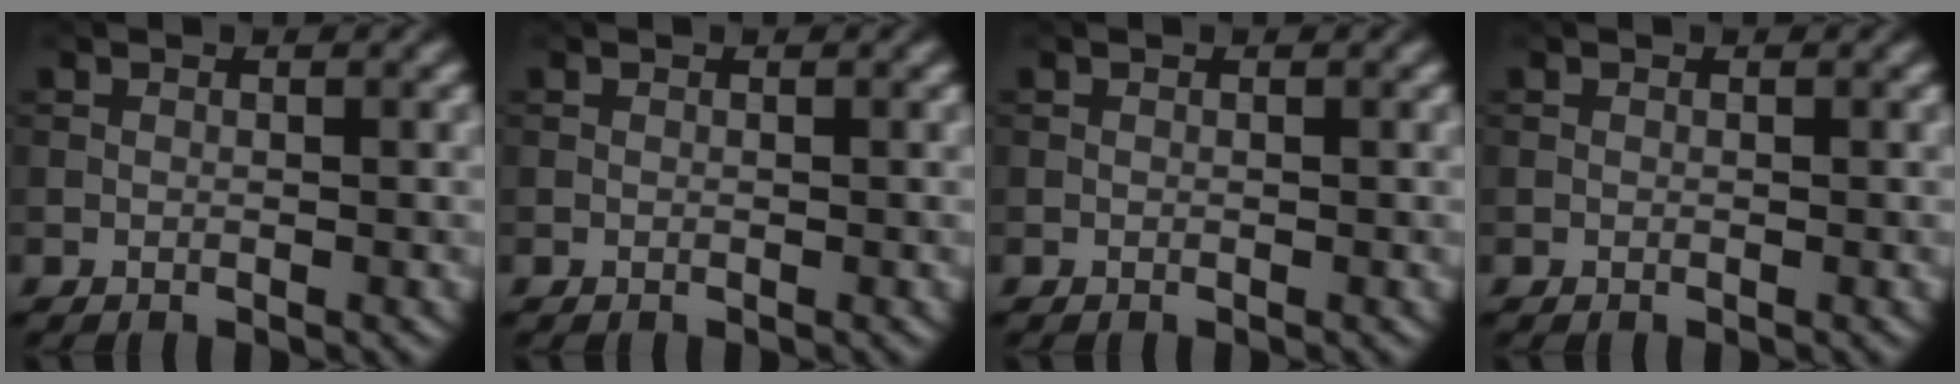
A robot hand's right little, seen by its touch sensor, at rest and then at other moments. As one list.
[{"total": 0.0}, {"total": 0.0}, {"total": 0.0}]